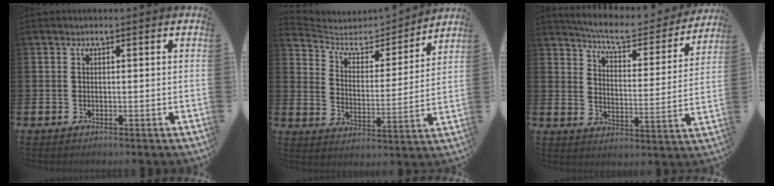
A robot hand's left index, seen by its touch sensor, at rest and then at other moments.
{"total": 5.6, "force": [5.1, 2.0, 1.2], "torque": [-0.052, -0.048, 0.082]}
{"total": 7.5, "force": [7.0, 1.2, 2.5], "torque": [-0.066, -0.051, 0.118]}